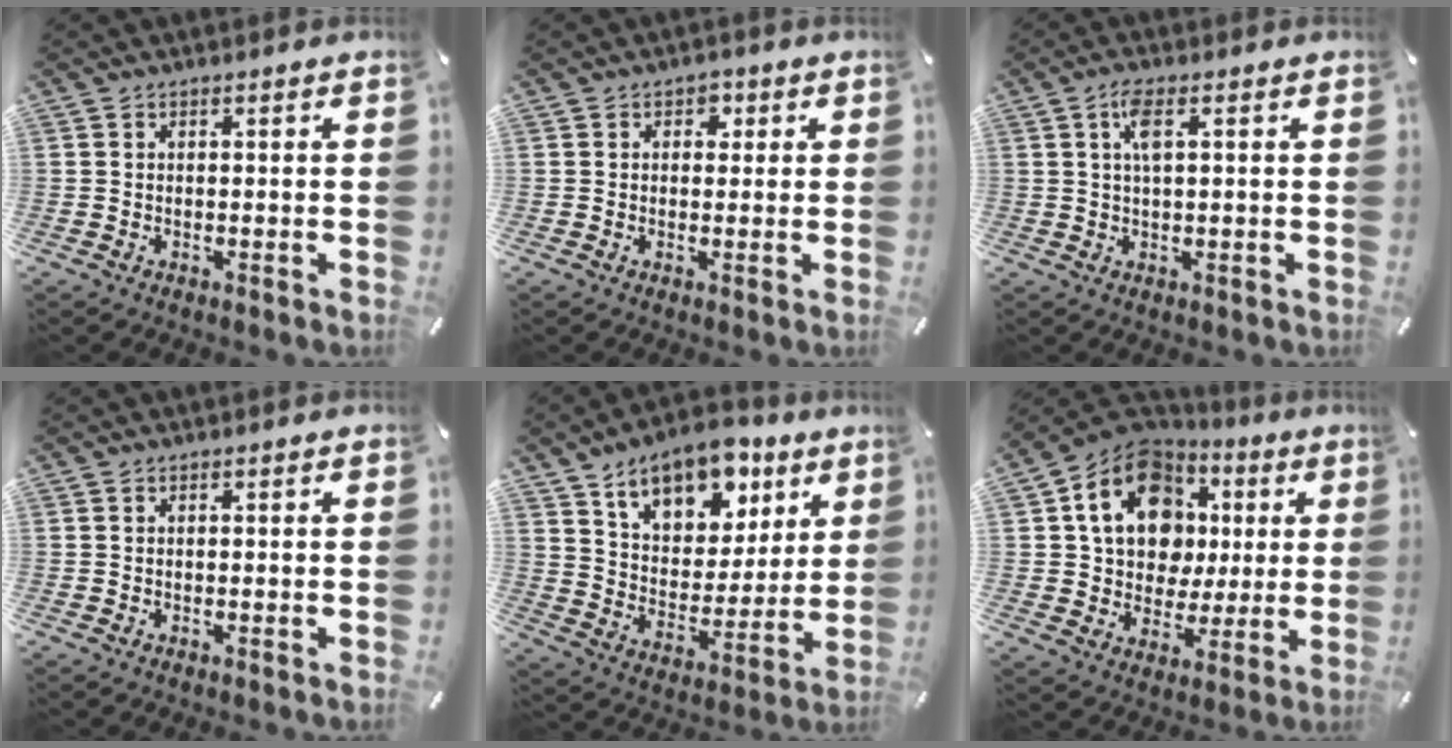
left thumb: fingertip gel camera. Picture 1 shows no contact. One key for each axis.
{"total": 2.3, "fx": 0.5, "fy": 2.0, "fz": 1.0, "tx": 0.003, "ty": -0.003, "tz": 0.001}
{"total": 4.4, "fx": 1.4, "fy": 1.4, "fz": 3.9, "tx": -0.083, "ty": 0.006, "tz": 0.022}
{"total": 0.0}
{"total": 14.7, "fx": 10.2, "fy": 8.7, "fz": 6.1, "tx": -0.091, "ty": -0.067, "tz": 0.182}
{"total": 17.0, "fx": 4.9, "fy": 13.8, "fz": 8.7, "tx": -0.166, "ty": -0.023, "tz": 0.091}